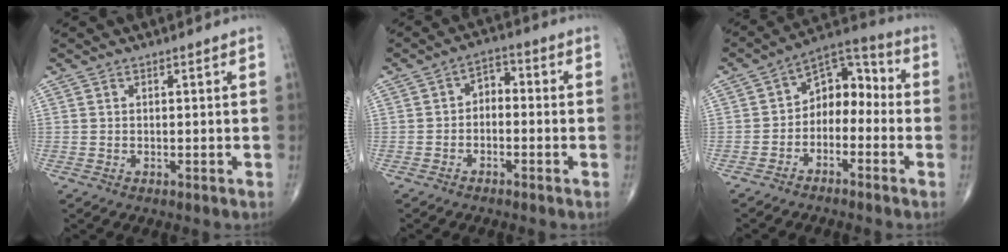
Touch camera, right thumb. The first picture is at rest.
{"total": 3.9, "force": [-1.1, 2.6, 2.7], "torque": [-0.028, 0.030, -0.030]}
{"total": 9.3, "force": [-2.2, 6.5, 6.2], "torque": [-0.060, 0.058, -0.054]}